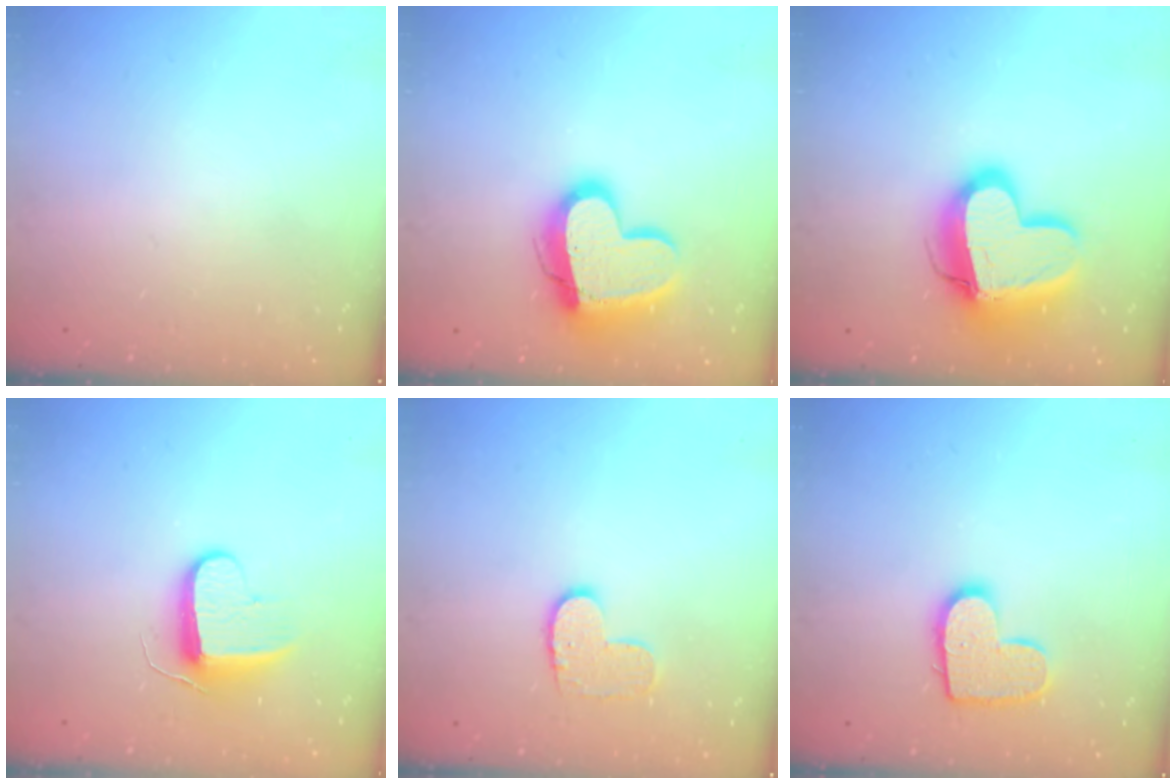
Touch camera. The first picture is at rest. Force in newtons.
{"total": 16.7, "press": 16.7, "slide": 1.1}
{"total": 17.7, "press": 17.6, "slide": 1.5}
{"total": 9.1, "press": 9.1, "slide": 0.0}
{"total": 7.9, "press": 7.9, "slide": 0.3}
{"total": 12.0, "press": 12.0, "slide": 0.8}